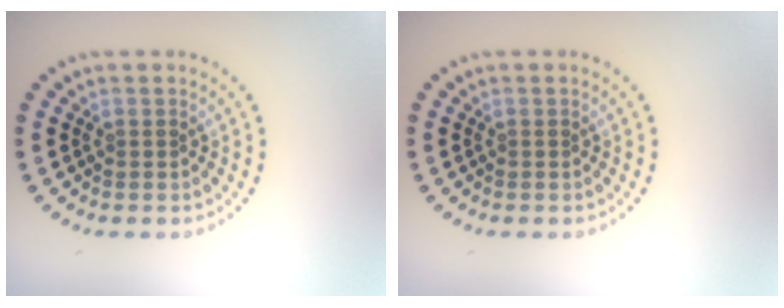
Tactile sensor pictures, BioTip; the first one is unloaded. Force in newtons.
{"total": 0.0}